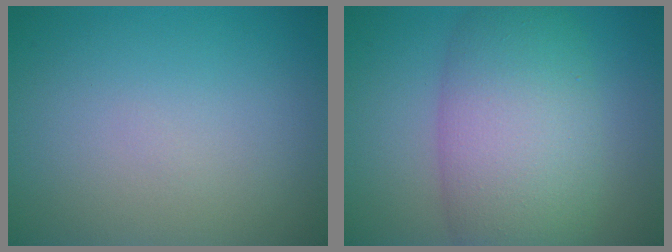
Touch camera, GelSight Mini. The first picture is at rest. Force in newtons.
{"total": 9.3, "press": 9.3, "slide": 0.3}